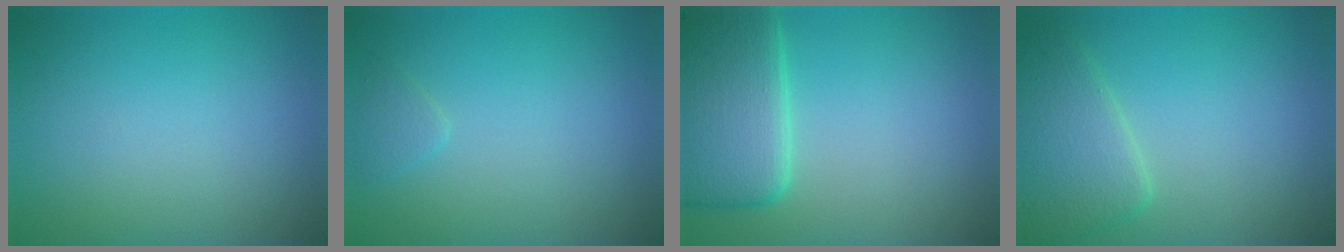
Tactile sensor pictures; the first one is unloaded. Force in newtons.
{"total": 0.9, "press": 0.9, "slide": 0.1}
{"total": 6.8, "press": 6.8, "slide": 0.5}
{"total": 3.5, "press": 3.5, "slide": 0.1}